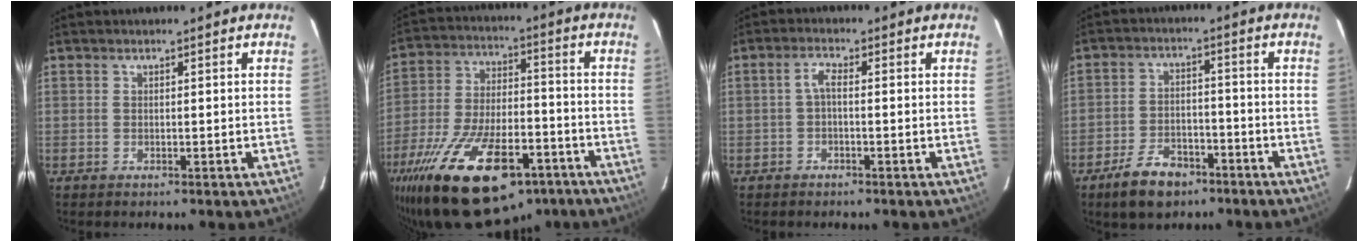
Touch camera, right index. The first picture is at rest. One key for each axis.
{"total": 26.9, "fx": -17.0, "fy": 11.6, "fz": 17.2, "tx": -0.333, "ty": -0.030, "tz": -0.263}
{"total": 2.1, "fx": -0.5, "fy": 0.6, "fz": 2.0, "tx": -0.042, "ty": 0.007, "tz": -0.009}
{"total": 9.1, "fx": -6.2, "fy": 4.9, "fz": 4.5, "tx": -0.110, "ty": 0.010, "tz": -0.097}